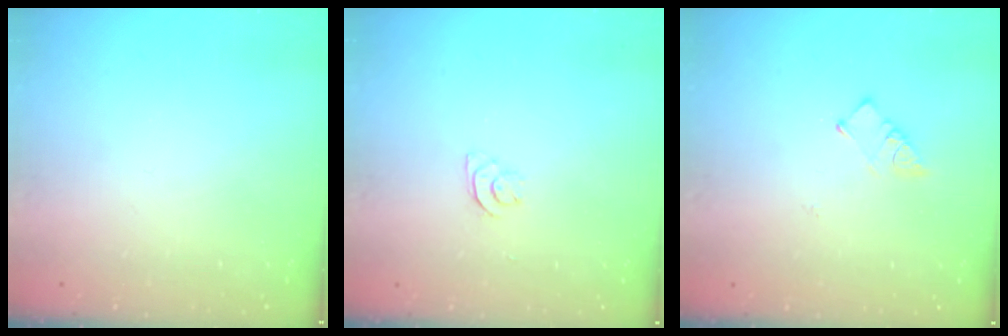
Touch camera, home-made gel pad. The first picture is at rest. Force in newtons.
{"total": 3.6, "press": 3.6, "slide": 0.4}
{"total": 3.5, "press": 3.5, "slide": 0.3}